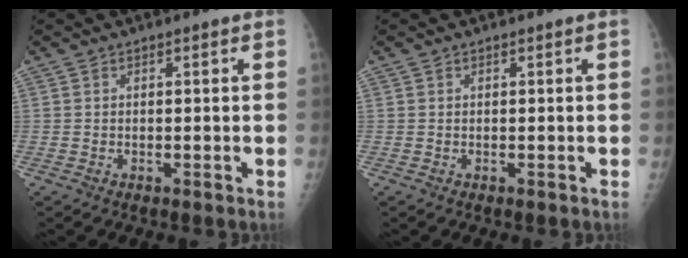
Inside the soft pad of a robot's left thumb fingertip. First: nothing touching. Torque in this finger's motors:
{"motor_torque": [0.22, -0.05, 0.02, 0.04, 0.03]}